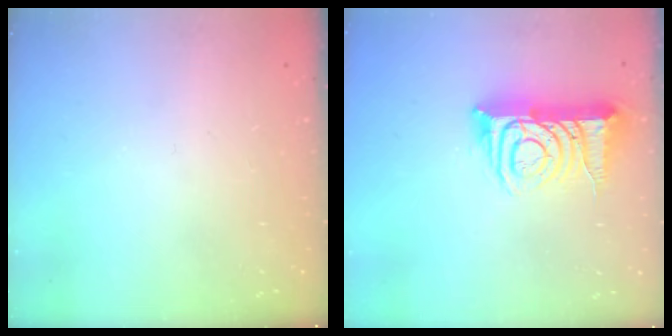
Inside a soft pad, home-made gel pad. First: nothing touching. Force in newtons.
{"total": 12.6, "press": 12.5, "slide": 1.6}